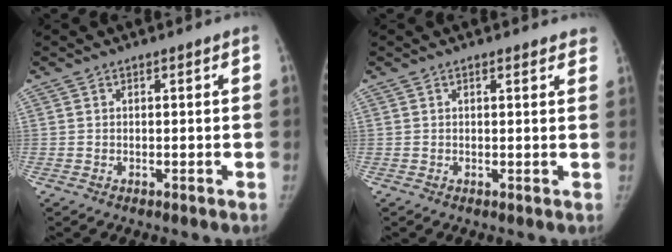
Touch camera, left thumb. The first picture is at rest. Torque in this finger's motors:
{"motor_torque": [-0.14, 0.01, -0.32, 0.42, -0.06]}